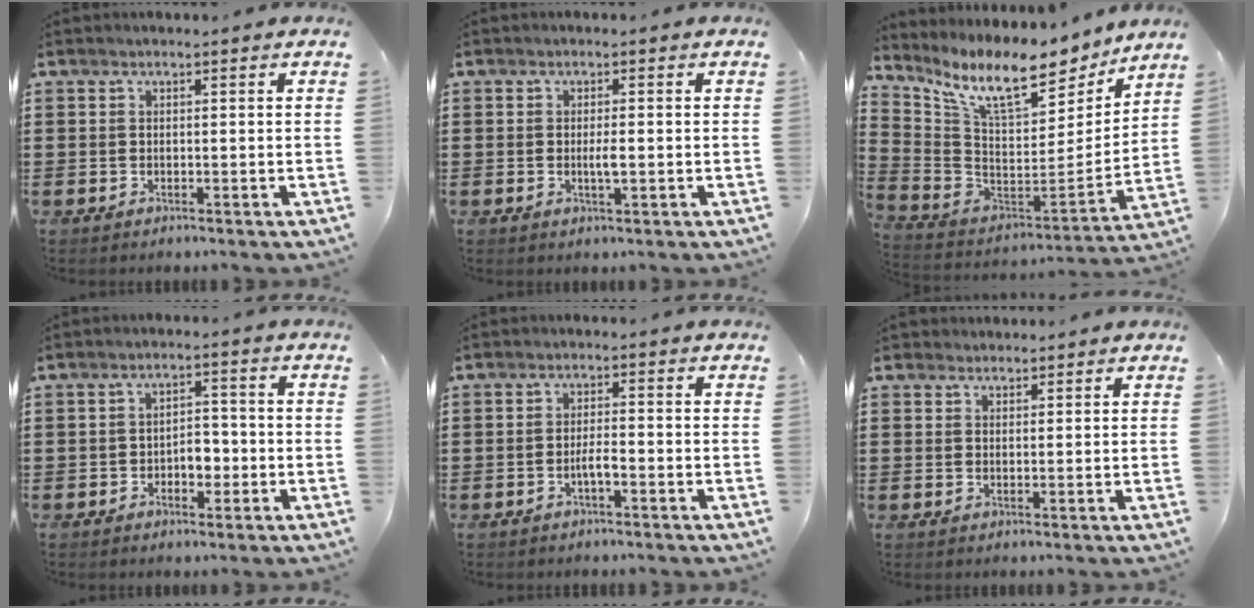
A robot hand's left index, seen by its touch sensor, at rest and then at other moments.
{"total": 2.2, "force": [-0.1, 0.4, 2.1], "torque": [-0.040, -0.002, -0.003]}
{"total": 11.9, "force": [8.9, 2.8, 7.4], "torque": [-0.164, -0.061, 0.150]}
{"total": 3.6, "force": [-1.1, 2.2, 2.6], "torque": [-0.044, 0.003, -0.026]}
{"total": 2.4, "force": [-1.0, 0.5, 2.1], "torque": [-0.039, 0.004, -0.018]}
{"total": 1.8, "force": [1.7, 0.6, -0.1], "torque": [-0.003, 0.004, 0.035]}